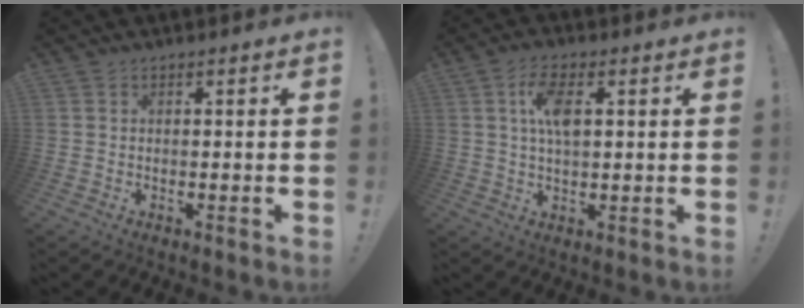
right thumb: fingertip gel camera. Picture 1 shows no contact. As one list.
[{"total": 8.0, "force": [2.0, 3.8, 6.7], "torque": [-0.128, 0.004, 0.033]}]